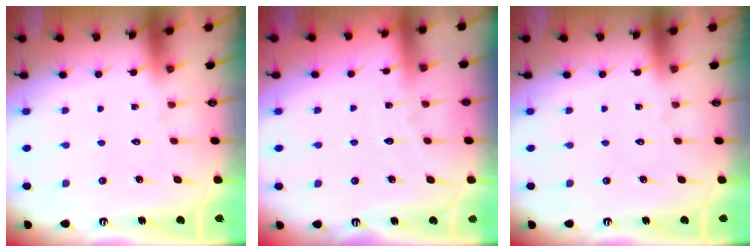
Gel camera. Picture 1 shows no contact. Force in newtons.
{"total": 3.6, "press": 3.6, "slide": 0.4}
{"total": 0.0}